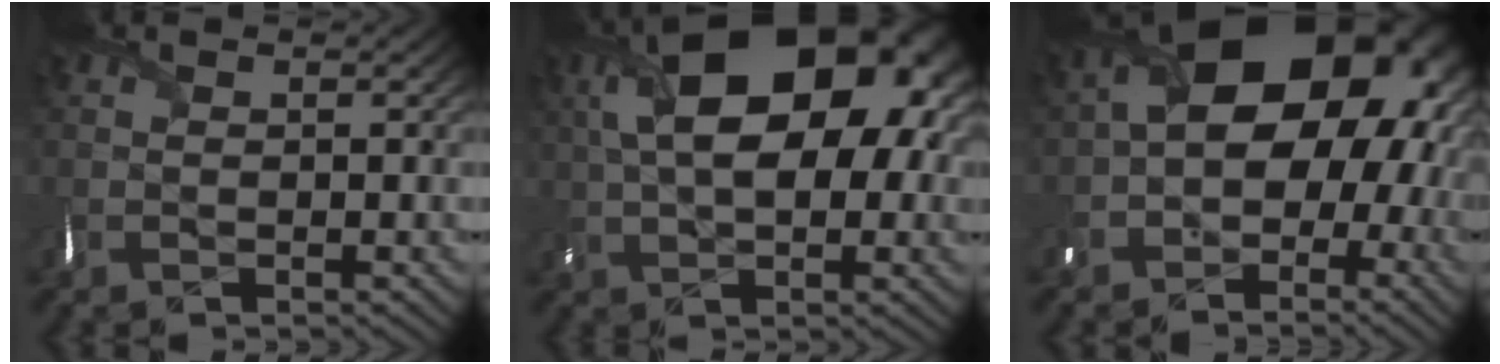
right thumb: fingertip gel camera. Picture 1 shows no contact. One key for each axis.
{"total": 18.0, "fx": 4.4, "fy": 10.0, "fz": 14.3, "tx": -0.220, "ty": 0.032, "tz": 0.054}
{"total": 16.5, "fx": 0.0, "fy": 11.5, "fz": 11.9, "tx": -0.172, "ty": -0.002, "tz": -0.004}